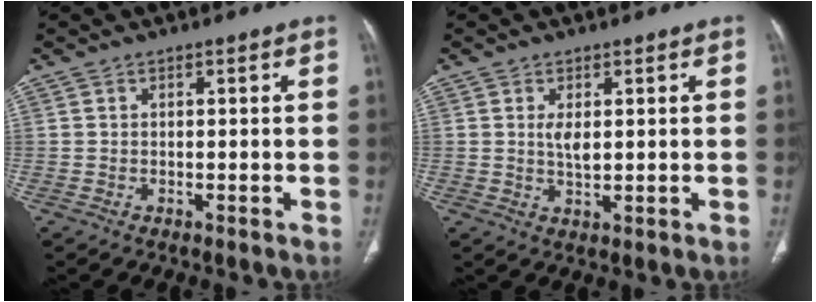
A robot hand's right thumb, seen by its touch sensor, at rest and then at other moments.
{"total": 3.1, "force": [0.7, 1.2, 2.8], "torque": [-0.052, -0.009, 0.016]}